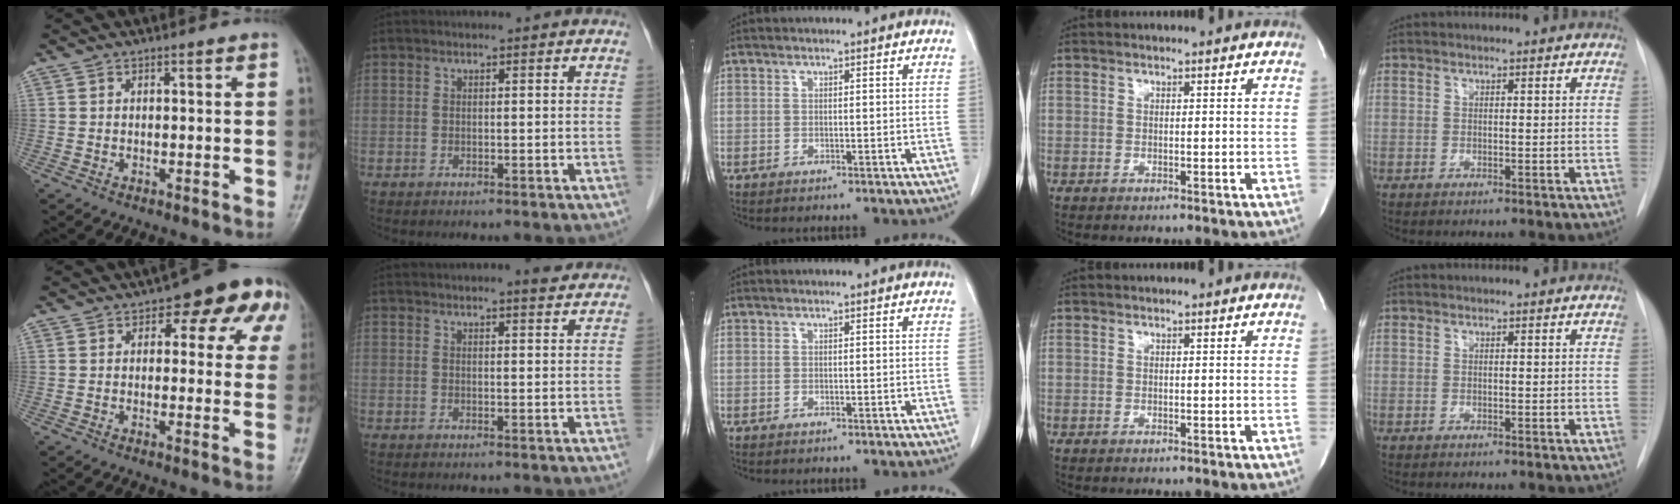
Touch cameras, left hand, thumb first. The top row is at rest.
{"thumb": {"total": 11.7, "force": [4.9, 6.1, 8.7], "torque": [-0.047, 0.005, 0.051]}, "index": {"total": 4.2, "force": [3.8, 0.5, 1.6], "torque": [-0.023, 0.006, 0.041]}}